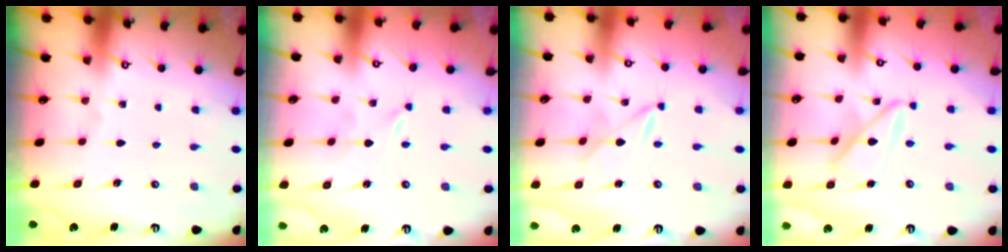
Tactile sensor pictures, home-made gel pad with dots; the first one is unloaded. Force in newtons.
{"total": 0.0}
{"total": 2.5, "press": 2.5, "slide": 0.3}
{"total": 11.2, "press": 11.1, "slide": 1.0}